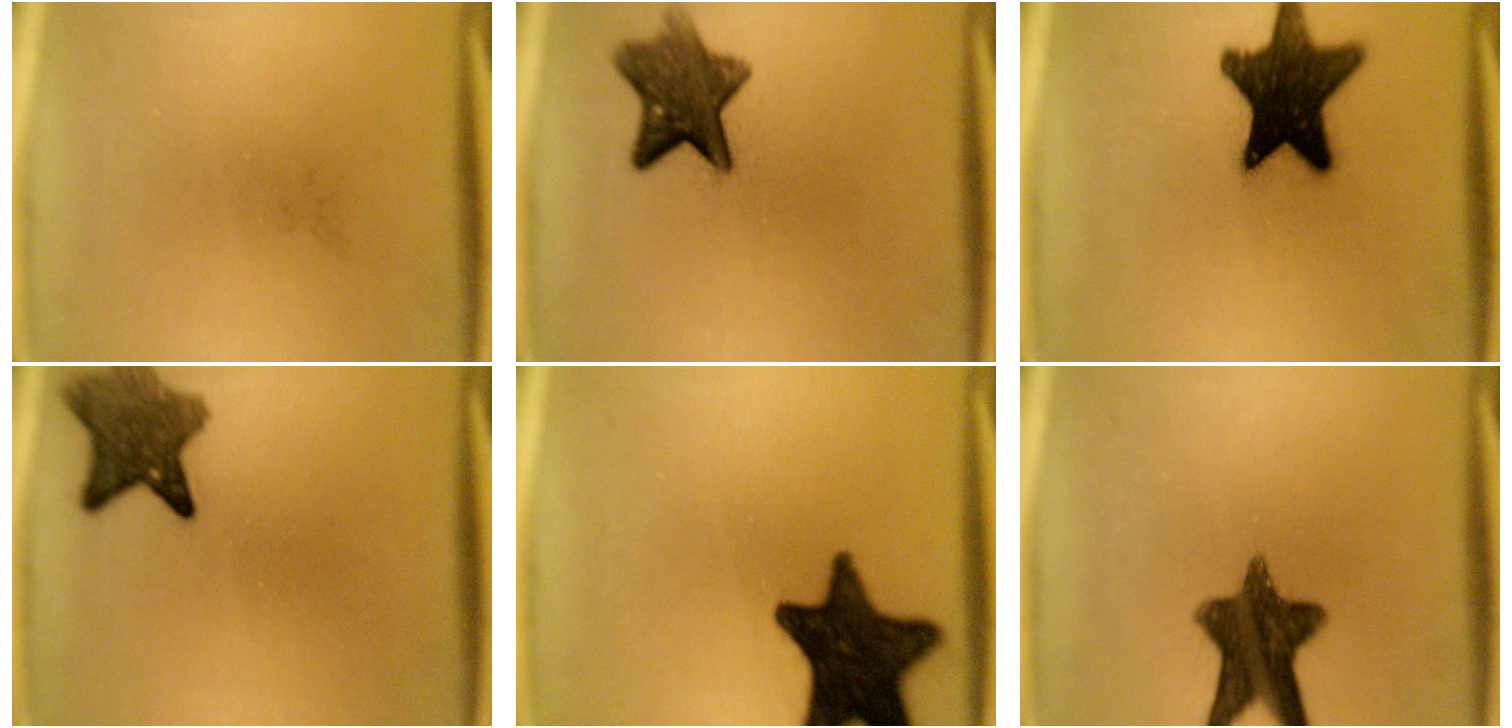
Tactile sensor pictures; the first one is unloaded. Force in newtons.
{"total": 8.8}
{"total": 17.5}
{"total": 7.8}
{"total": 17.2}
{"total": 12.1}